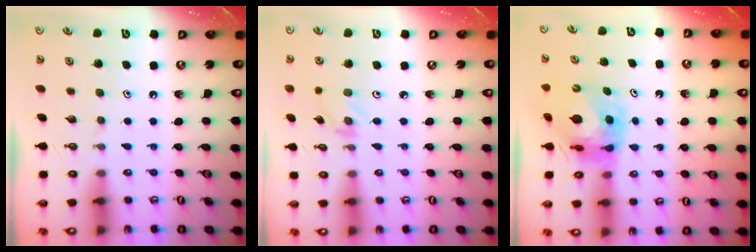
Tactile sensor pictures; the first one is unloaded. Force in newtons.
{"total": 1.2, "press": 1.1, "slide": 0.2}
{"total": 9.5, "press": 9.5, "slide": 0.9}